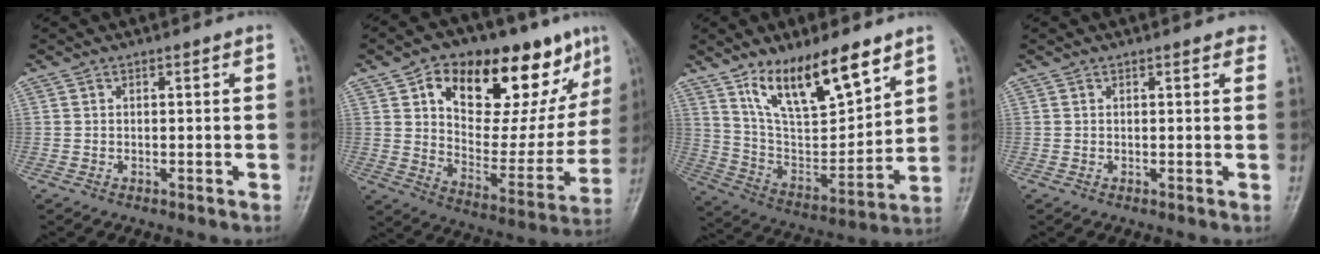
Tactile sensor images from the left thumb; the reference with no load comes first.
{"total": 27.0, "force": [13.4, 12.7, 19.6], "torque": [-0.232, -0.019, 0.212]}
{"total": 17.5, "force": [11.4, 6.1, 11.8], "torque": [-0.163, -0.058, 0.219]}
{"total": 1.5, "force": [1.0, 0.7, 0.8], "torque": [0.002, 0.000, 0.007]}